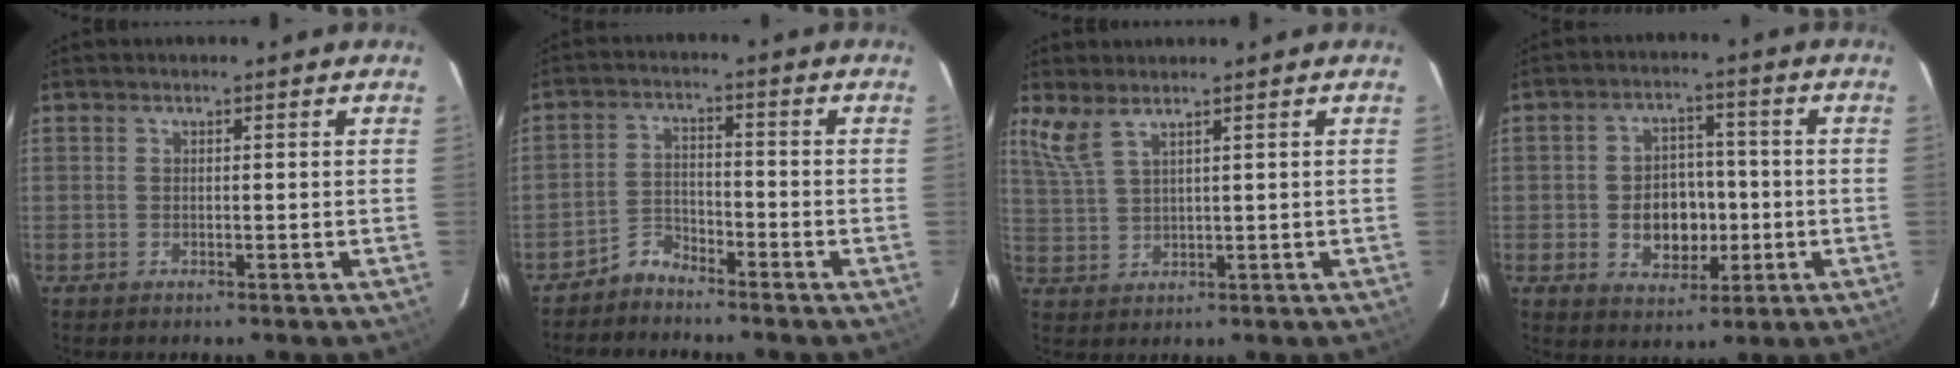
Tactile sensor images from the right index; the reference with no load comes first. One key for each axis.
{"total": 3.8, "fx": -3.5, "fy": 1.4, "fz": 0.0, "tx": 0.001, "ty": 0.015, "tz": -0.067}
{"total": 4.2, "fx": 3.1, "fy": 0.5, "fz": 2.8, "tx": -0.063, "ty": 0.001, "tz": 0.072}
{"total": 8.7, "fx": -1.7, "fy": 6.8, "fz": 5.3, "tx": -0.108, "ty": 0.013, "tz": -0.013}